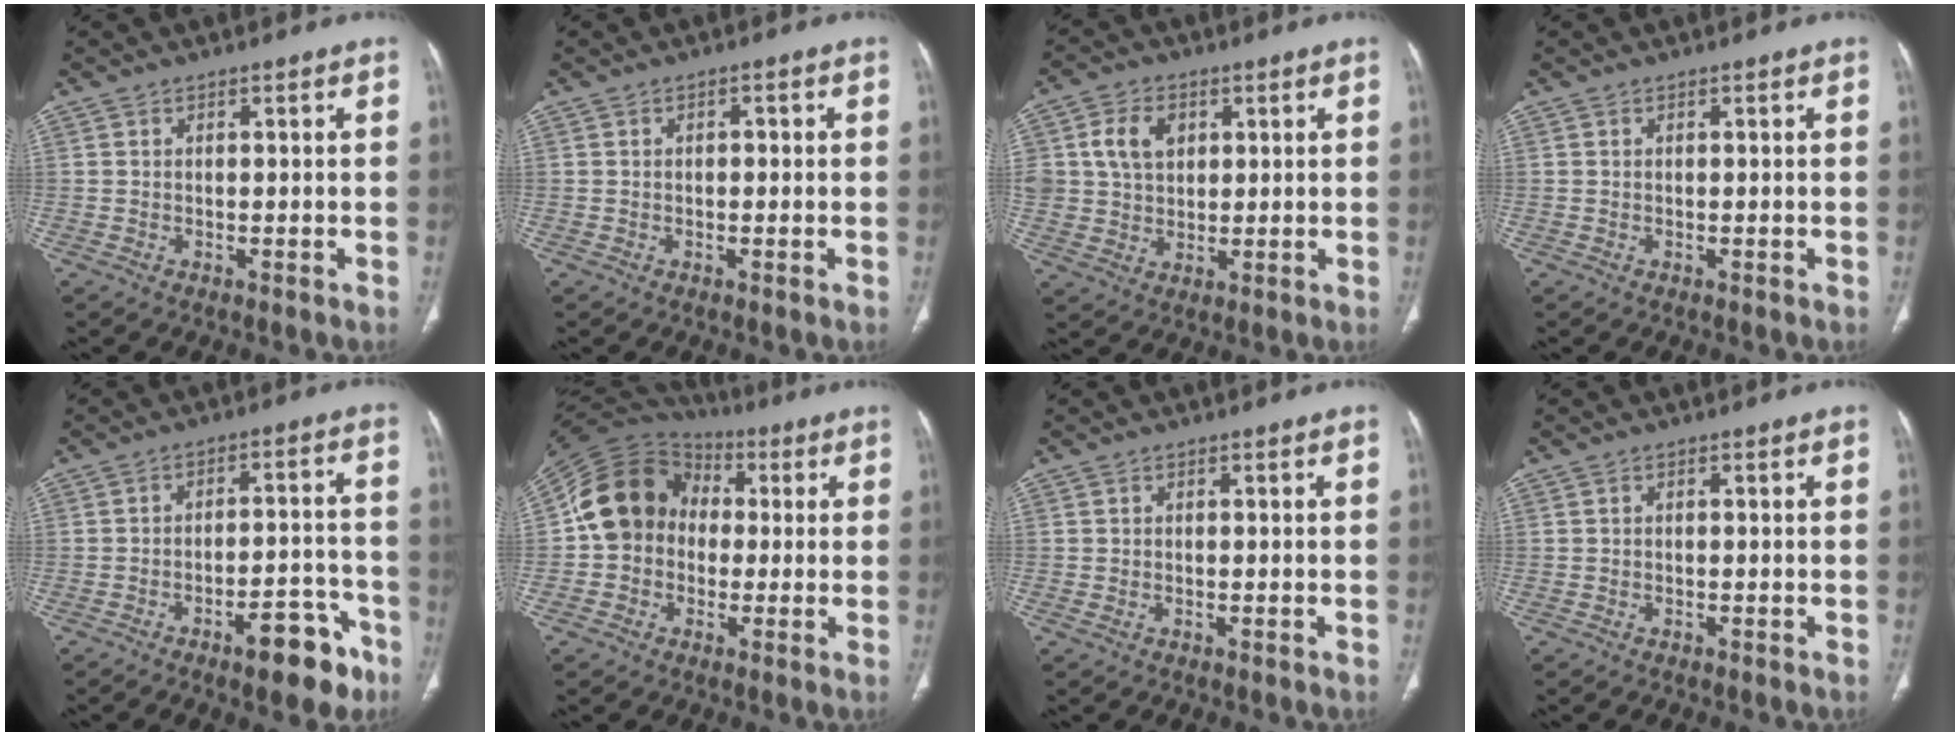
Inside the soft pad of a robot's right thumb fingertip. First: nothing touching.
{"total": 1.0, "force": [0.1, 0.7, 0.8], "torque": [-0.008, 0.003, -0.002]}
{"total": 8.0, "force": [2.4, 6.1, 4.6], "torque": [-0.066, -0.005, 0.050]}
{"total": 0.0}
{"total": 10.6, "force": [-6.4, 4.1, 7.3], "torque": [-0.078, 0.047, -0.087]}
{"total": 14.4, "force": [0.5, 12.2, 7.6], "torque": [-0.122, 0.033, -0.004]}
{"total": 0.7, "force": [-0.2, 0.5, 0.5], "torque": [-0.013, 0.002, -0.002]}
{"total": 0.0}